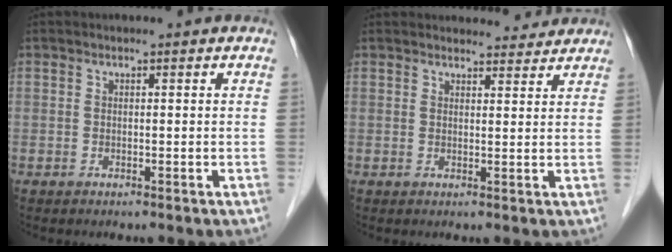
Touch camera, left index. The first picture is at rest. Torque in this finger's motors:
{"motor_torque": [-0.30, -1.13, 0.09, 0.00]}